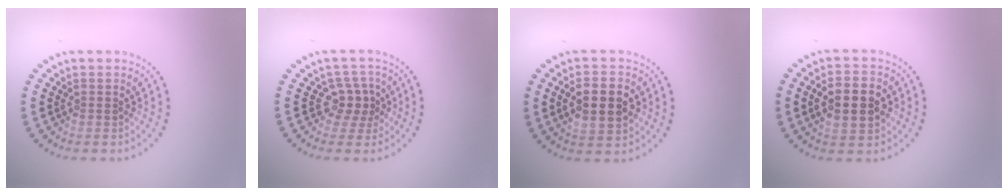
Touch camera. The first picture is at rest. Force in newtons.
{"total": 2.3, "press": 1.9, "slide": 1.3}
{"total": 5.0, "press": 5.0, "slide": 0.3}
{"total": 5.2, "press": 5.2, "slide": 0.3}